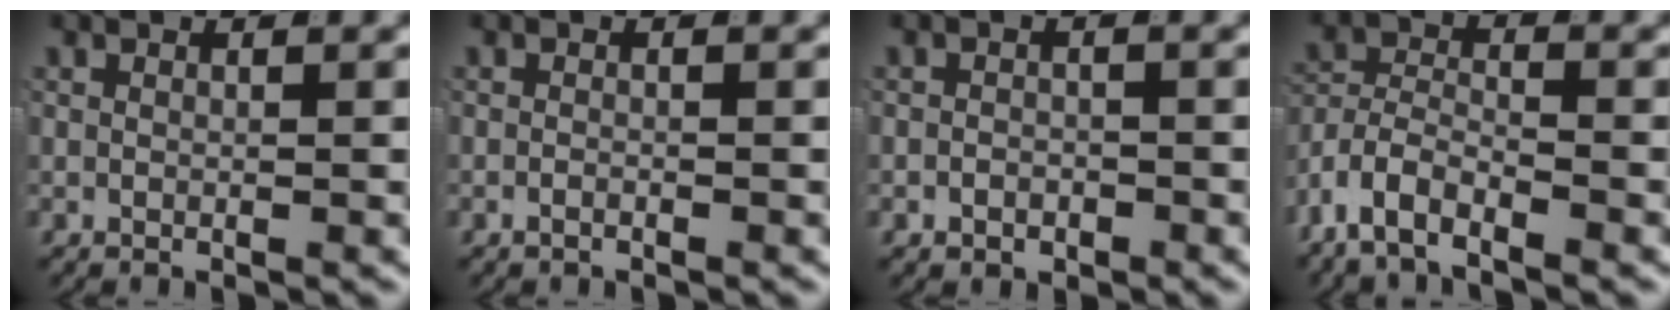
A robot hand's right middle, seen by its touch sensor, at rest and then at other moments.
{"total": 0.7, "force": [-0.7, 0.2, 0.2], "torque": [-0.009, -0.002, -0.013]}
{"total": 1.2, "force": [-0.9, 0.8, 0.3], "torque": [0.005, -0.001, -0.015]}
{"total": 5.6, "force": [-3.0, 3.9, 2.7], "torque": [-0.069, -0.015, -0.059]}